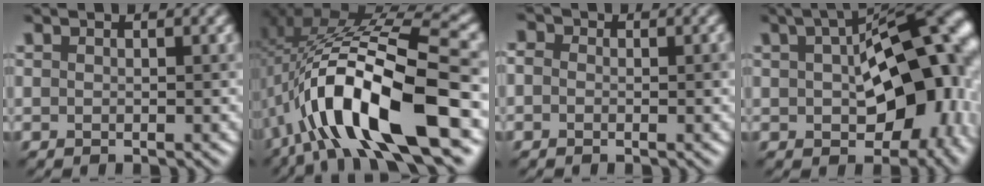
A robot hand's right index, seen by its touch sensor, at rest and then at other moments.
{"total": 13.4, "force": [-4.6, 3.8, 12.0], "torque": [-0.218, 0.012, -0.074]}
{"total": 2.8, "force": [0.4, 2.2, 1.7], "torque": [-0.015, 0.007, -0.019]}
{"total": 15.3, "force": [-1.0, 8.7, 12.5], "torque": [-0.165, -0.016, 0.001]}